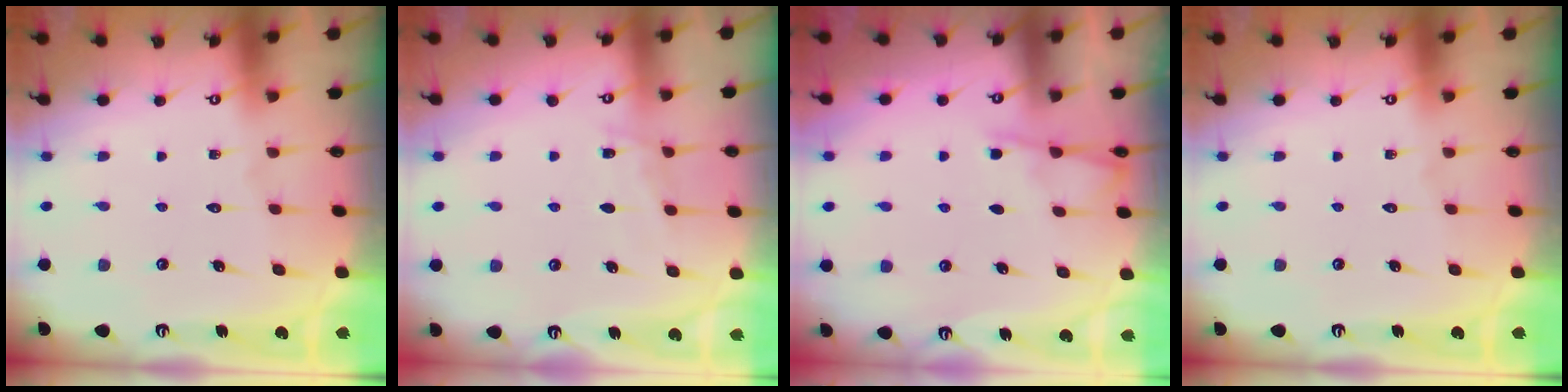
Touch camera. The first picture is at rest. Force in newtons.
{"total": 4.6, "press": 4.6, "slide": 0.6}
{"total": 3.4, "press": 3.4, "slide": 0.4}
{"total": 0.0}